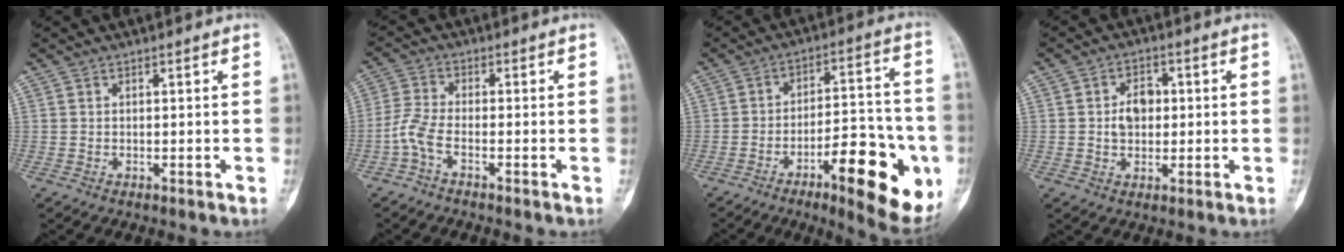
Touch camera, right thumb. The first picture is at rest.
{"total": 4.4, "force": [-2.3, 1.3, 3.5], "torque": [-0.091, 0.012, -0.055]}
{"total": 19.6, "force": [-7.5, 6.3, 16.9], "torque": [-0.206, 0.029, -0.102]}
{"total": 5.1, "force": [0.3, 3.8, 3.3], "torque": [-0.035, 0.009, 0.003]}